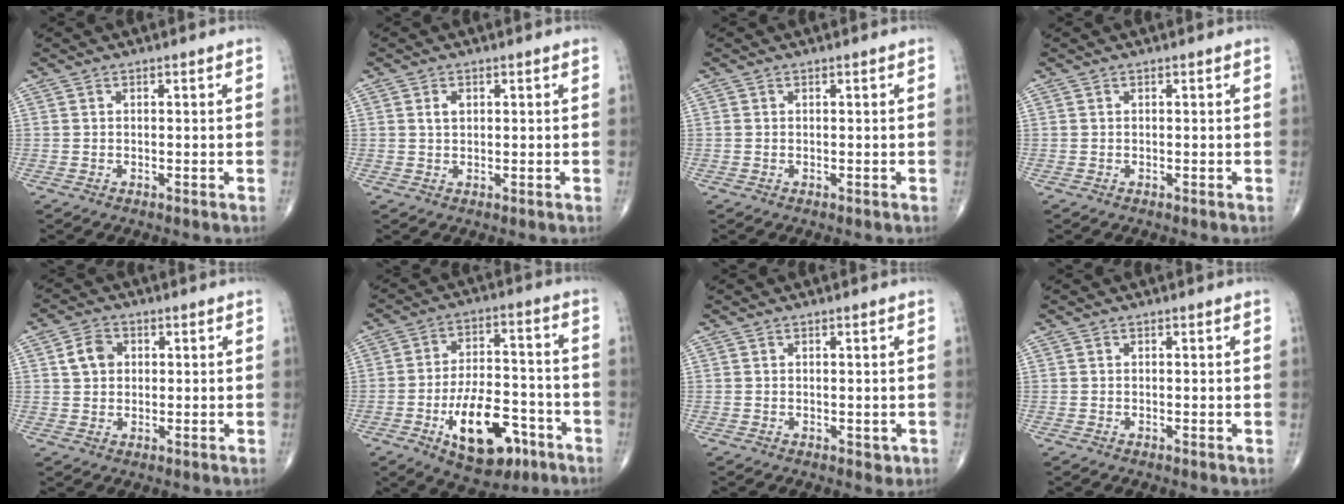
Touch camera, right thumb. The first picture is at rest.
{"total": 1.7, "force": [0.6, 1.1, 1.2], "torque": [-0.018, 0.000, 0.011]}
{"total": 0.0}
{"total": 0.0}
{"total": 4.7, "force": [1.1, 3.8, 2.6], "torque": [-0.037, 0.003, 0.017]}
{"total": 16.0, "force": [-7.1, 8.2, 11.8], "torque": [-0.163, 0.039, -0.103]}
{"total": 1.1, "force": [0.0, 0.9, 0.7], "torque": [-0.005, 0.000, 0.002]}
{"total": 0.0}